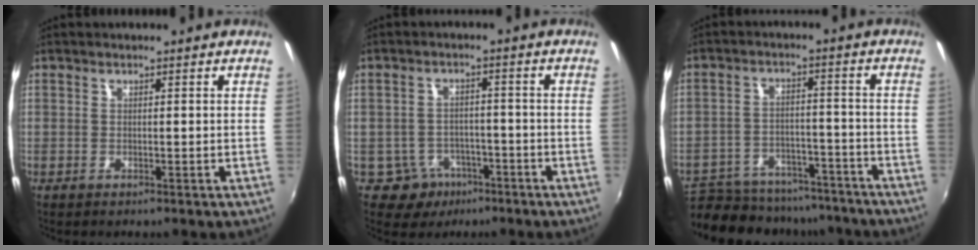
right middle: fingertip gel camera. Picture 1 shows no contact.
{"total": 5.8, "force": [-3.5, 4.5, 0.8], "torque": [-0.023, 0.015, -0.045]}
{"total": 20.6, "force": [-17.5, 7.9, 7.5], "torque": [-0.171, 0.000, -0.238]}